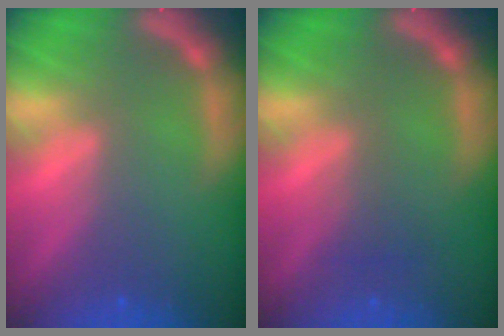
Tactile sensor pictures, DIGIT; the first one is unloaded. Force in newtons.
{"total": 1.5}